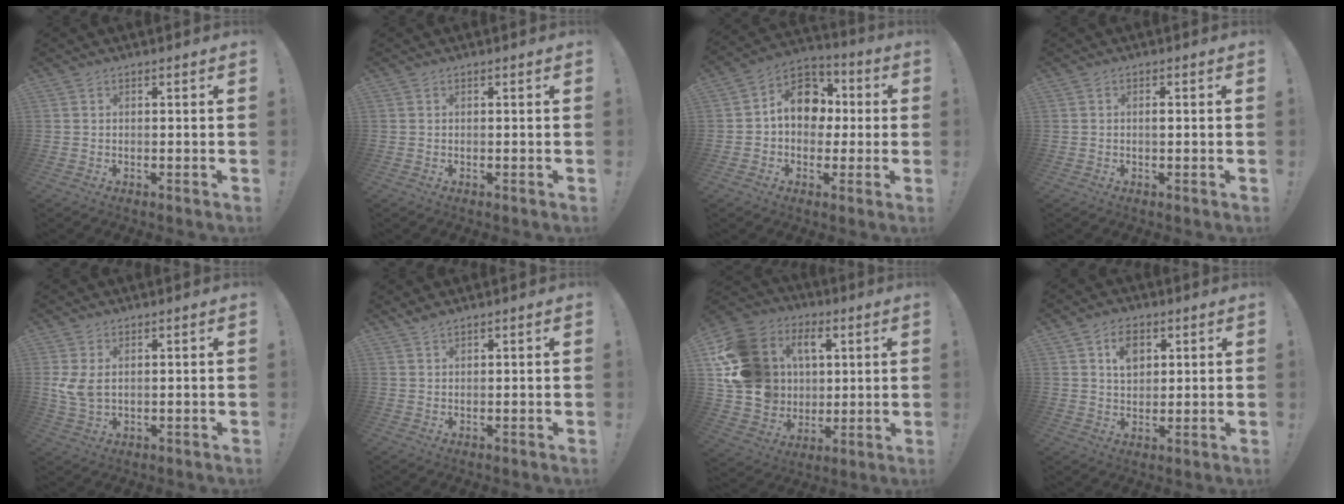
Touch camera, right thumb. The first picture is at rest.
{"total": 0.0}
{"total": 13.6, "force": [2.0, 10.6, 8.2], "torque": [-0.115, 0.013, 0.046]}
{"total": 0.9, "force": [-0.2, 0.1, 0.9], "torque": [-0.013, 0.001, -0.006]}
{"total": 5.9, "force": [1.9, 3.2, 4.5], "torque": [-0.087, -0.014, 0.033]}
{"total": 1.5, "force": [1.3, 0.2, 0.8], "torque": [-0.019, -0.001, 0.025]}
{"total": 20.4, "force": [5.4, 17.5, 8.9], "torque": [-0.165, -0.011, 0.132]}
{"total": 7.5, "force": [3.0, 5.3, 4.4], "torque": [-0.060, -0.003, 0.053]}